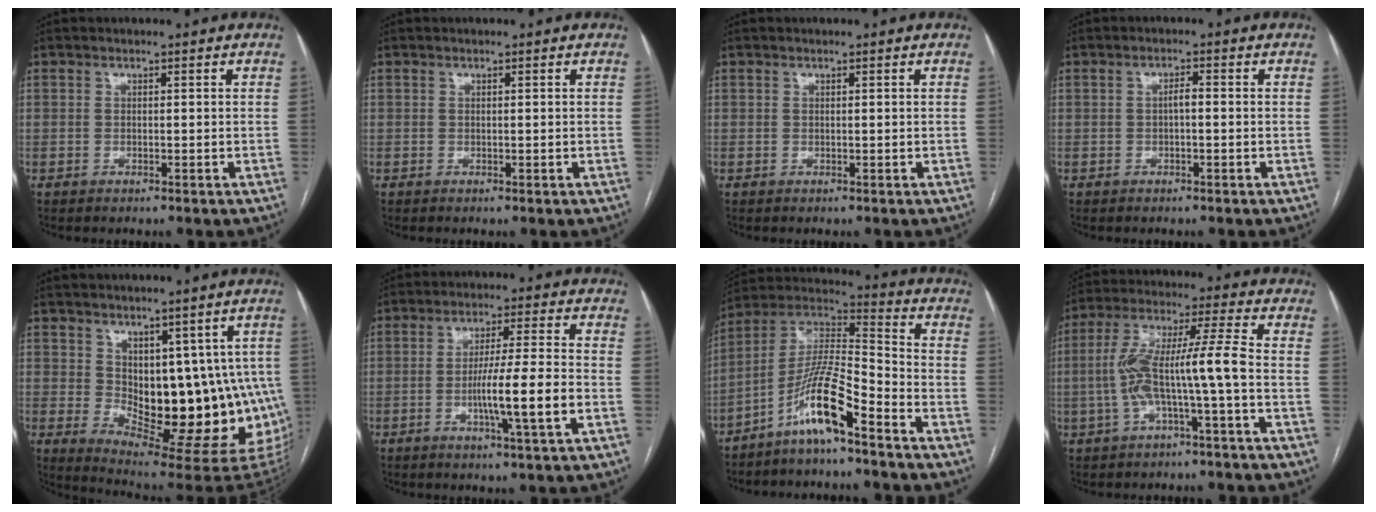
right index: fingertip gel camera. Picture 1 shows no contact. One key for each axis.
{"total": 0.0}
{"total": 0.0}
{"total": 1.7, "fx": -0.2, "fy": 0.5, "fz": 1.6, "tx": -0.028, "ty": 0.005, "tz": -0.003}
{"total": 16.8, "fx": -0.3, "fy": 8.3, "fz": 14.6, "tx": -0.154, "ty": -0.007, "tz": 0.016}
{"total": 9.8, "fx": -2.7, "fy": -0.6, "fz": 9.4, "tx": -0.163, "ty": -0.005, "tz": -0.049}
{"total": 12.0, "fx": -7.6, "fy": 1.1, "fz": 9.2, "tx": -0.186, "ty": 0.010, "tz": -0.148}
{"total": 10.3, "fx": -2.3, "fy": 0.0, "fz": 10.0, "tx": -0.204, "ty": 0.034, "tz": -0.043}